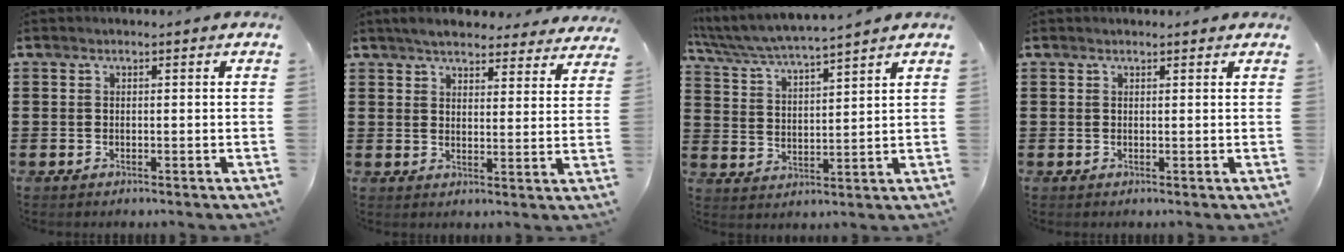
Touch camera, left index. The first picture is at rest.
{"total": 4.6, "force": [4.4, 0.7, 1.0], "torque": [-0.036, -0.012, 0.080]}
{"total": 4.7, "force": [4.4, -0.2, 1.5], "torque": [-0.050, -0.030, 0.073]}
{"total": 0.6, "force": [0.6, 0.1, 0.2], "torque": [-0.004, 0.001, 0.012]}